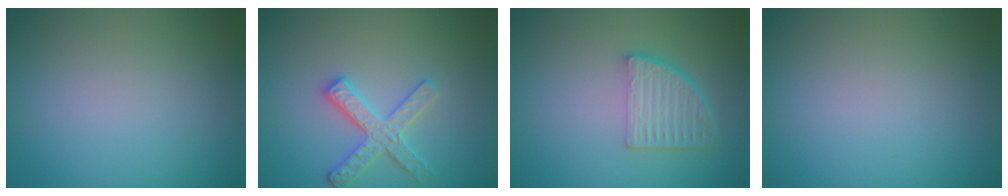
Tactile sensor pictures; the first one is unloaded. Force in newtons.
{"total": 3.2, "press": 3.0, "slide": 1.0}
{"total": 4.7, "press": 3.4, "slide": 3.2}
{"total": 0.0}